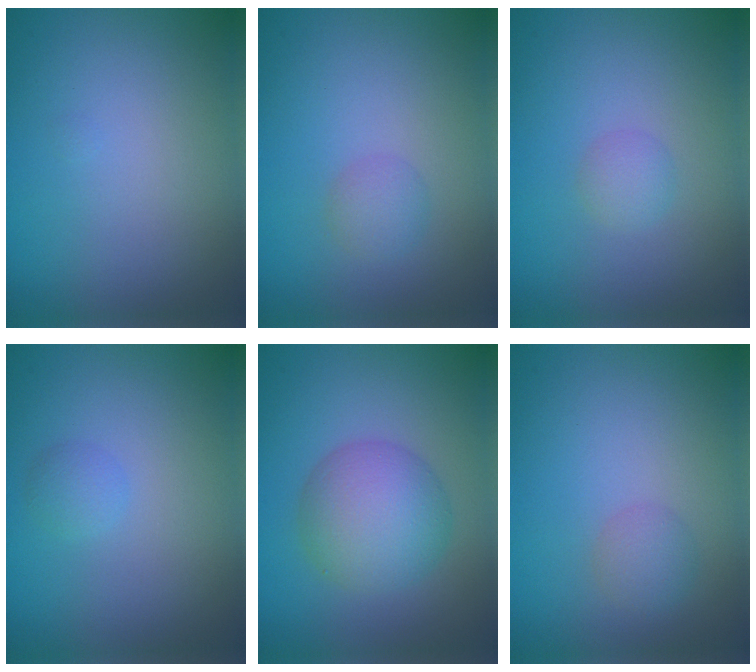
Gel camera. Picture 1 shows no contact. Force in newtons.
{"total": 1.4, "press": 1.4, "slide": 0.0}
{"total": 1.3, "press": 1.3, "slide": 0.1}
{"total": 1.1, "press": 1.1, "slide": 0.1}
{"total": 6.2, "press": 6.2, "slide": 0.0}
{"total": 1.5, "press": 1.5, "slide": 0.0}